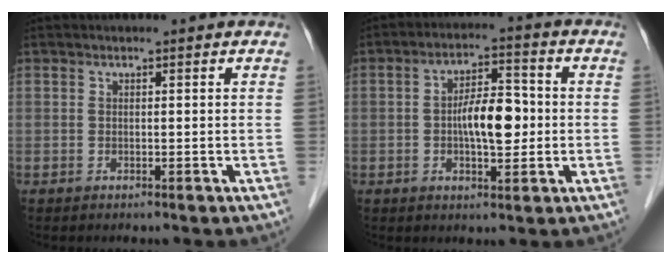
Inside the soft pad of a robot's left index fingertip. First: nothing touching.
{"total": 7.4, "force": [-0.6, 2.8, 6.9], "torque": [-0.123, 0.011, -0.012]}